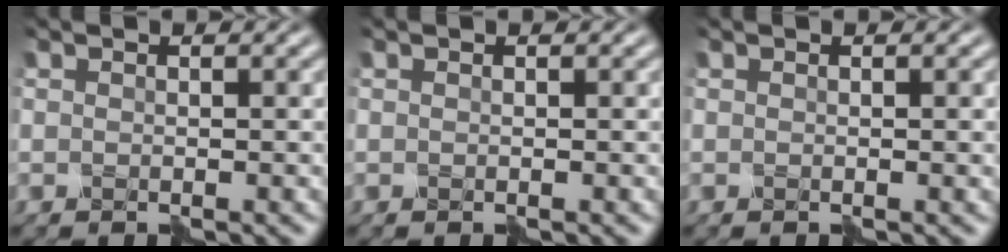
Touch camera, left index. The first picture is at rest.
{"total": 0.0}
{"total": 1.0, "force": [0.0, 0.3, 1.0], "torque": [-0.012, 0.003, -0.002]}